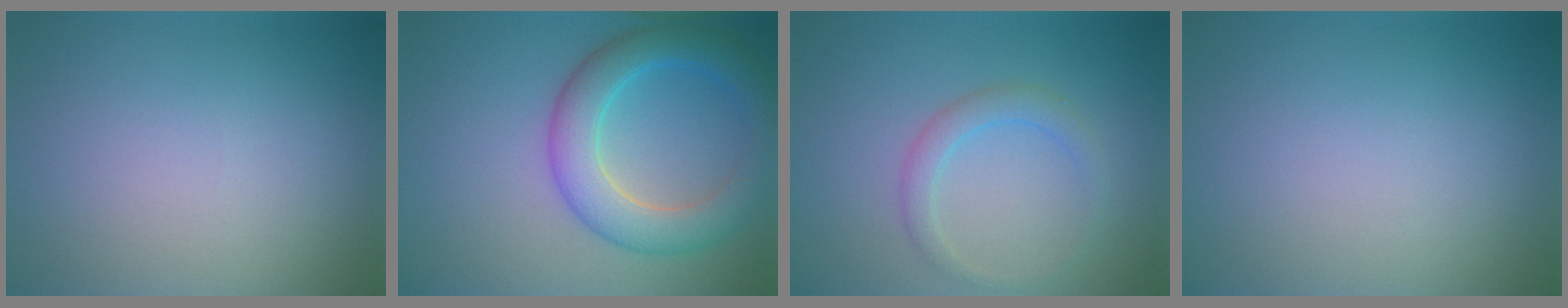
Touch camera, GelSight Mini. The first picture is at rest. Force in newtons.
{"total": 6.2, "press": 6.2, "slide": 0.2}
{"total": 2.1, "press": 2.1, "slide": 0.0}
{"total": 0.0}